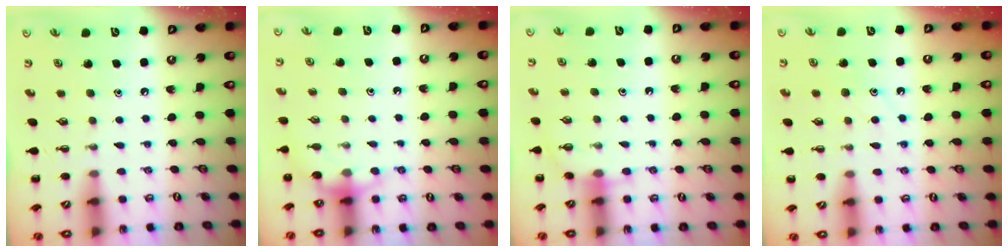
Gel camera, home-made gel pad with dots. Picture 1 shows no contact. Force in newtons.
{"total": 6.1, "press": 5.9, "slide": 1.5}
{"total": 5.9, "press": 5.8, "slide": 1.4}
{"total": 8.4, "press": 8.3, "slide": 0.9}